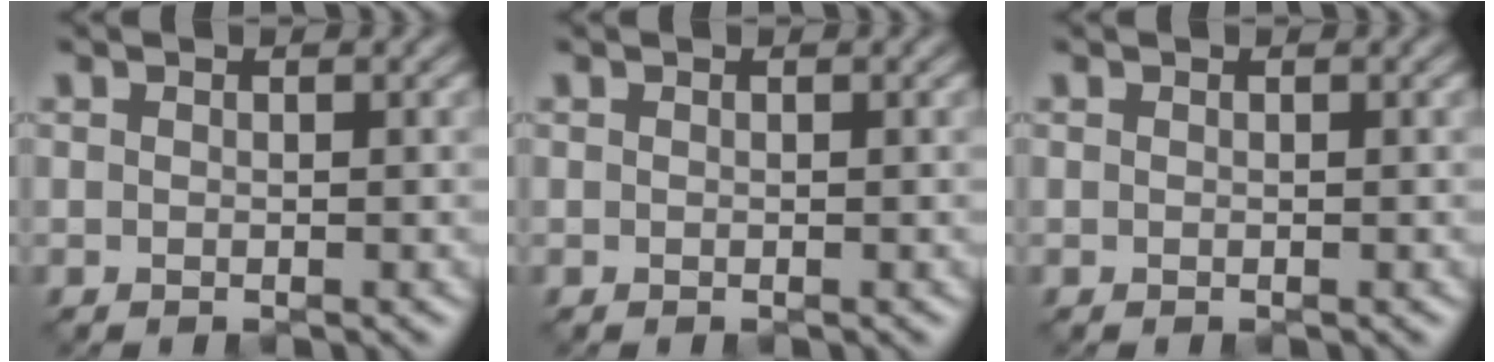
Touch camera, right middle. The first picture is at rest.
{"total": 0.0}
{"total": 0.0}